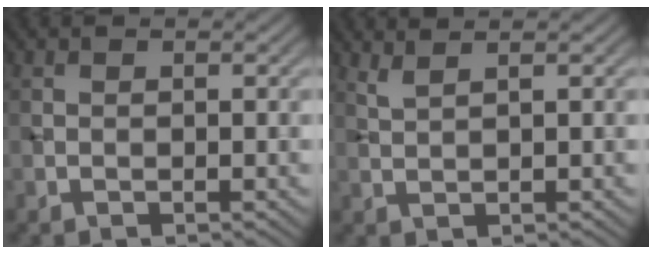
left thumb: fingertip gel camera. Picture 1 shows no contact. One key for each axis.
{"total": 2.0, "fx": 1.5, "fy": 0.4, "fz": 1.2, "tx": -0.028, "ty": 0.007, "tz": 0.028}